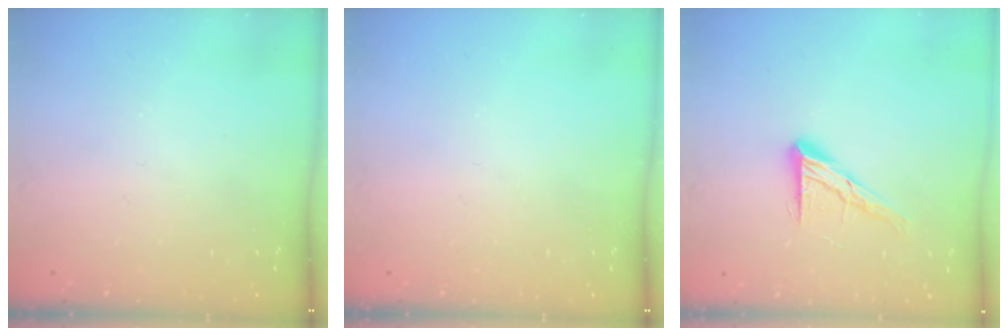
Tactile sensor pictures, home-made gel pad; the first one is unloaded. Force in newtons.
{"total": 0.0}
{"total": 10.6, "press": 10.6, "slide": 0.8}